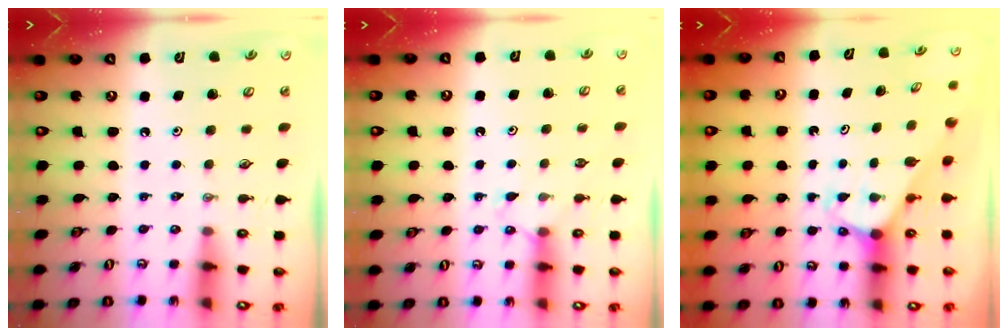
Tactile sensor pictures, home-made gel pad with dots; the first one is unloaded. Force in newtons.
{"total": 6.5, "press": 6.4, "slide": 0.6}
{"total": 1.8, "press": 1.8, "slide": 0.1}